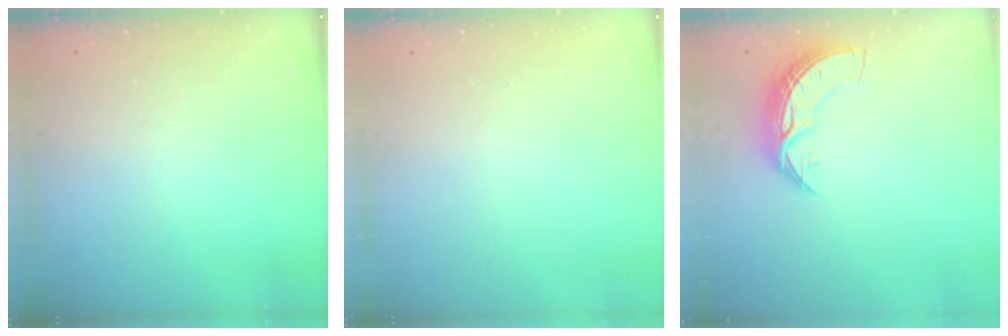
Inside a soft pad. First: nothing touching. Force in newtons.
{"total": 0.0}
{"total": 7.9, "press": 7.9, "slide": 0.6}